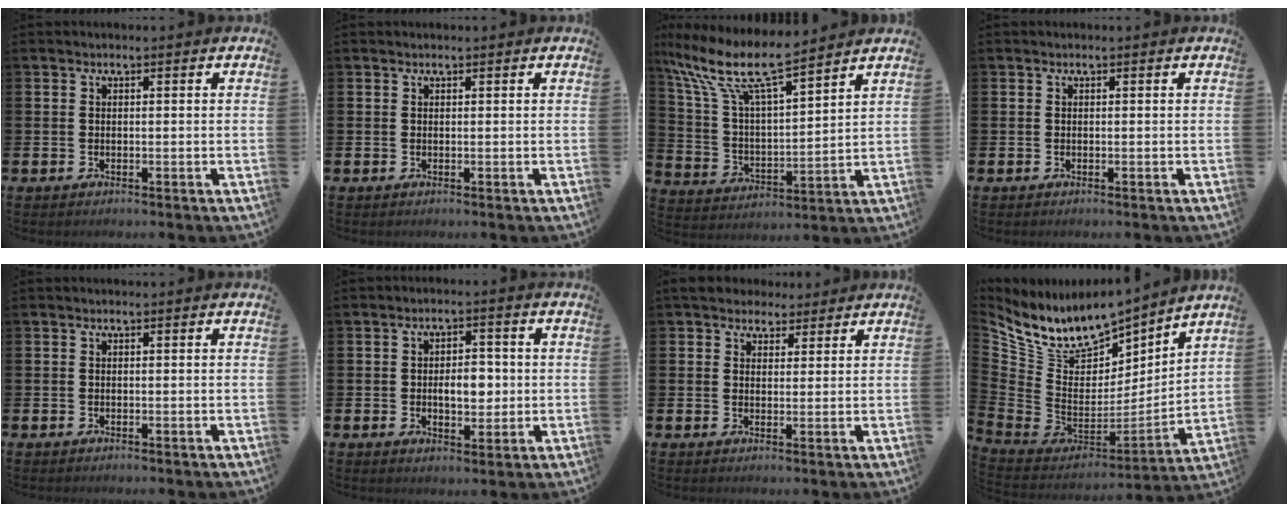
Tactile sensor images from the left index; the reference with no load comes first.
{"total": 0.0}
{"total": 11.2, "force": [9.4, 2.1, 5.6], "torque": [-0.152, -0.051, 0.163]}
{"total": 0.0}
{"total": 0.0}
{"total": 3.9, "force": [-0.1, 2.3, 3.2], "torque": [-0.046, 0.001, -0.008]}
{"total": 4.4, "force": [3.7, 2.3, 0.4], "torque": [-0.017, -0.012, 0.067]}
{"total": 9.9, "force": [8.9, 3.6, 2.4], "torque": [-0.108, -0.069, 0.163]}